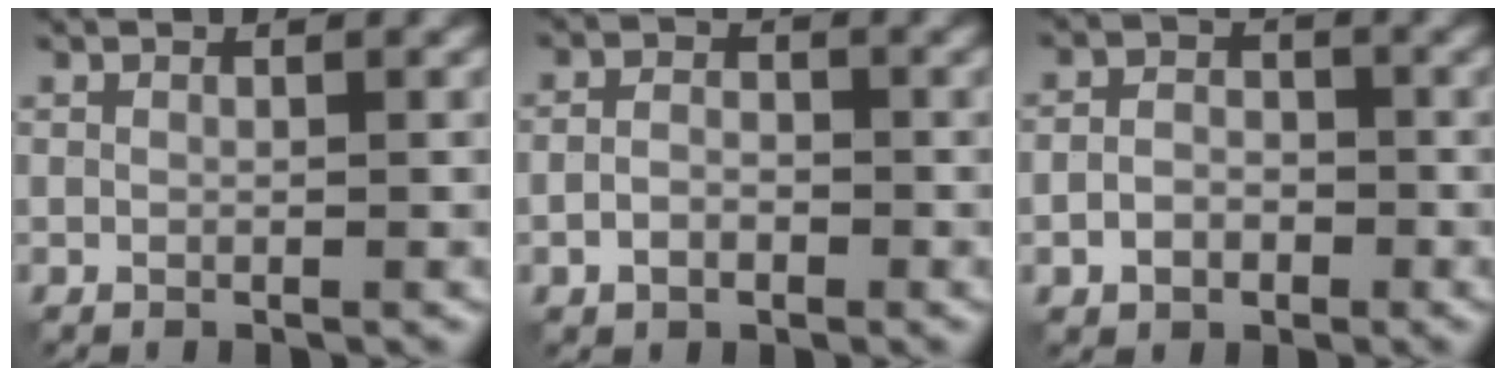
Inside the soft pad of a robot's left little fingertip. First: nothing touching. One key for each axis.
{"total": 2.3, "fx": -1.1, "fy": 1.6, "fz": 1.3, "tx": -0.022, "ty": 0.004, "tz": -0.024}
{"total": 2.9, "fx": -1.3, "fy": 2.2, "fz": 1.4, "tx": -0.022, "ty": 0.003, "tz": -0.029}